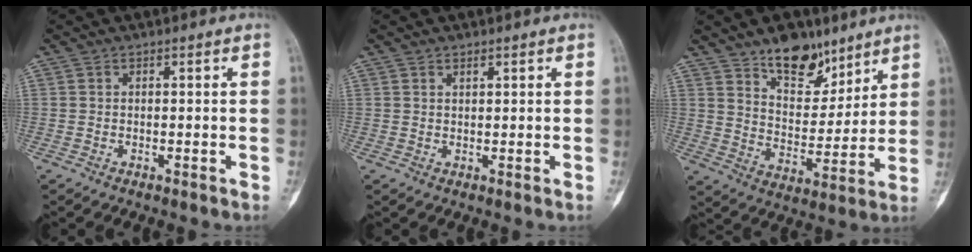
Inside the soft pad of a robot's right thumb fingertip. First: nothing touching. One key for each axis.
{"total": 0.9, "fx": 0.6, "fy": 0.5, "fz": 0.5, "tx": 0.003, "ty": -0.003, "tz": 0.008}
{"total": 12.8, "fx": 9.0, "fy": 6.9, "fz": 5.9, "tx": -0.050, "ty": -0.063, "tz": 0.155}